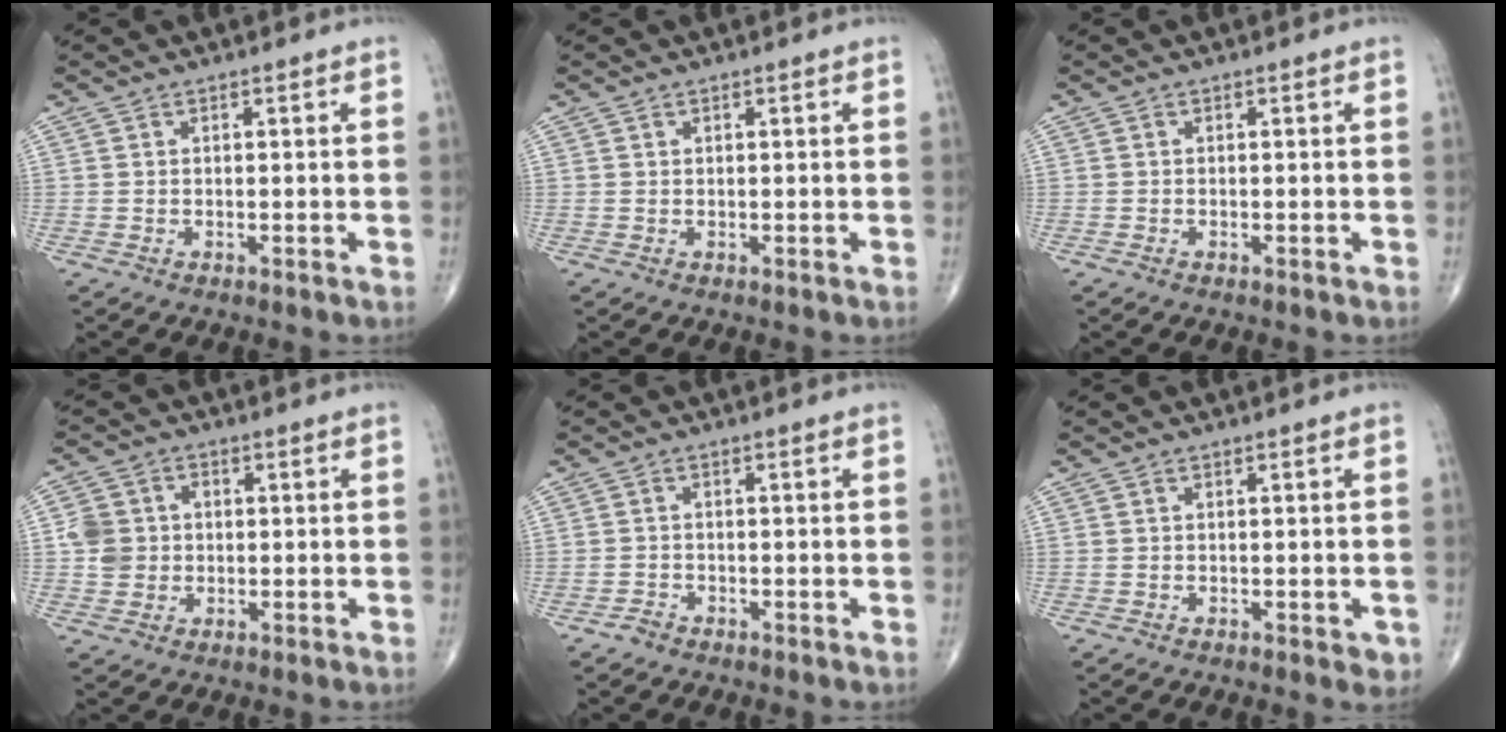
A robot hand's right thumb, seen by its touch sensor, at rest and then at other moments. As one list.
[{"total": 0.0}, {"total": 0.0}, {"total": 5.8, "force": [0.1, 5.3, 2.4], "torque": [-0.030, 0.008, -0.002]}, {"total": 1.4, "force": [-1.1, 0.8, 0.2], "torque": [-0.007, 0.003, -0.024]}, {"total": 1.9, "force": [-0.6, 0.9, 1.5], "torque": [-0.008, 0.000, -0.008]}]